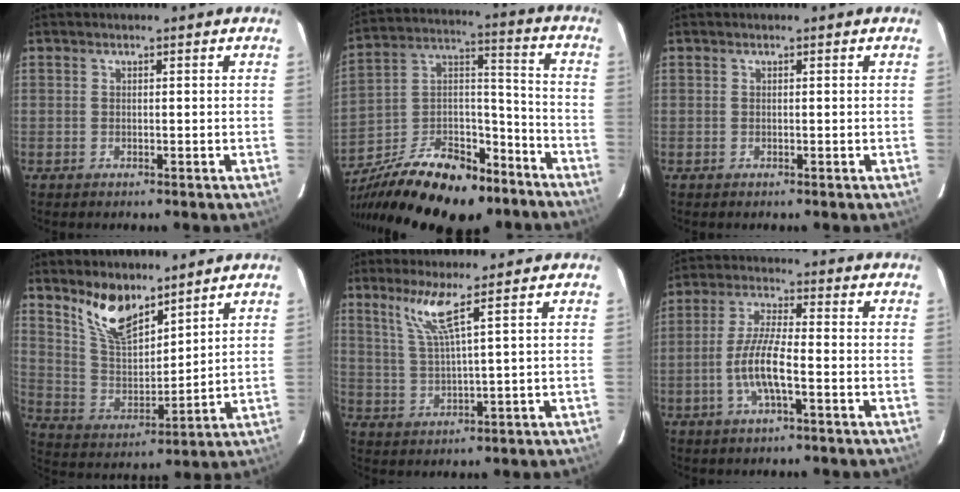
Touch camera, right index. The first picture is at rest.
{"total": 26.0, "force": [-17.4, 12.4, 14.9], "torque": [-0.289, 0.020, -0.266]}
{"total": 0.0}
{"total": 11.5, "force": [8.6, 4.4, 6.2], "torque": [-0.121, 0.004, 0.172]}
{"total": 5.9, "force": [3.7, -0.9, 4.5], "torque": [-0.090, -0.005, 0.080]}
{"total": 8.0, "force": [-2.8, 1.3, 7.4], "torque": [-0.155, -0.001, -0.054]}